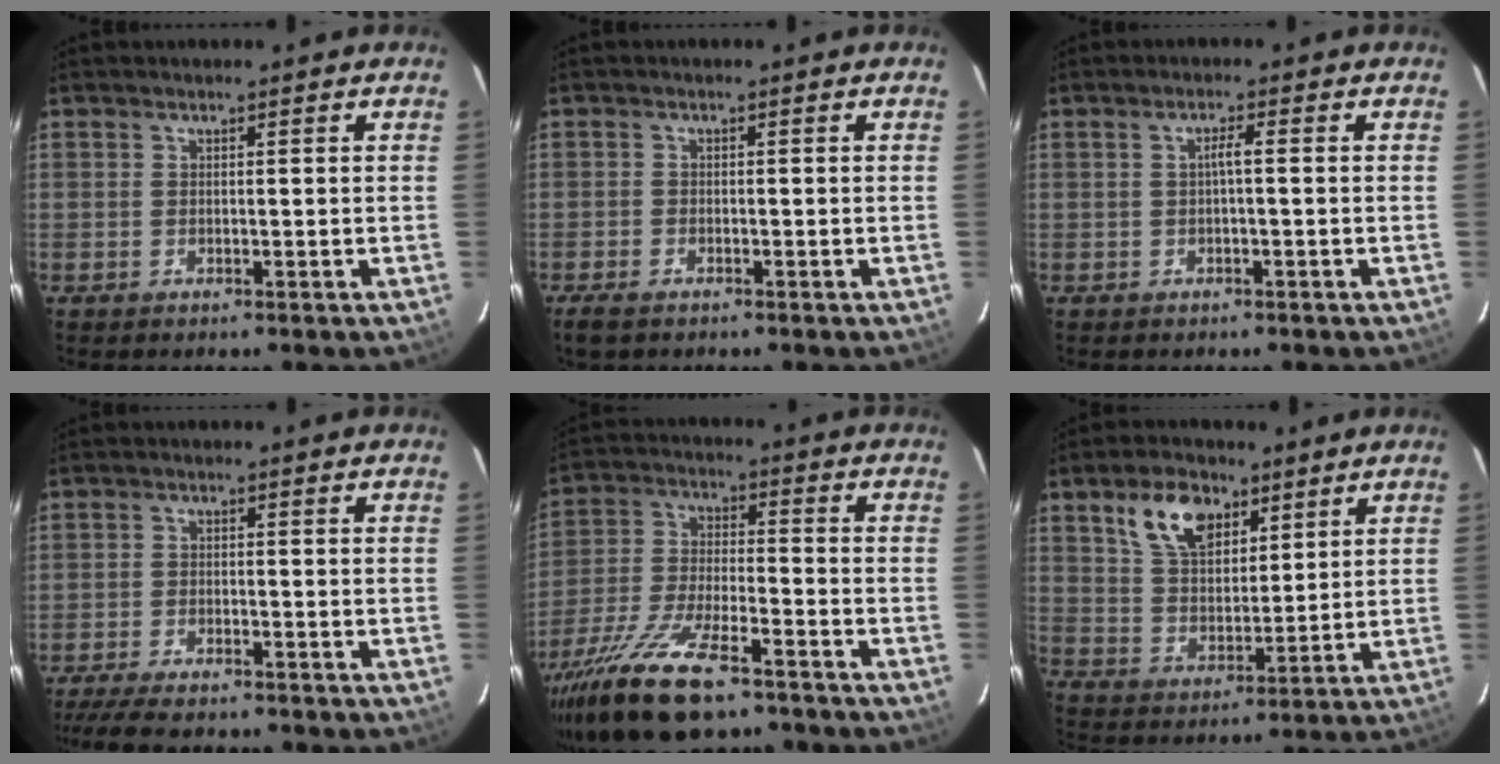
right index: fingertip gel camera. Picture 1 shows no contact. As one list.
[{"total": 3.2, "force": [-2.4, 1.4, 1.5], "torque": [-0.042, -0.010, -0.046]}, {"total": 1.6, "force": [-0.2, 0.0, 1.6], "torque": [-0.030, 0.006, -0.003]}, {"total": 9.6, "force": [-8.4, 1.7, 4.3], "torque": [-0.107, -0.026, -0.142]}, {"total": 19.0, "force": [-13.6, 6.0, 11.8], "torque": [-0.248, -0.047, -0.243]}, {"total": 11.1, "force": [6.1, 6.5, 6.7], "torque": [-0.125, 0.021, 0.118]}]